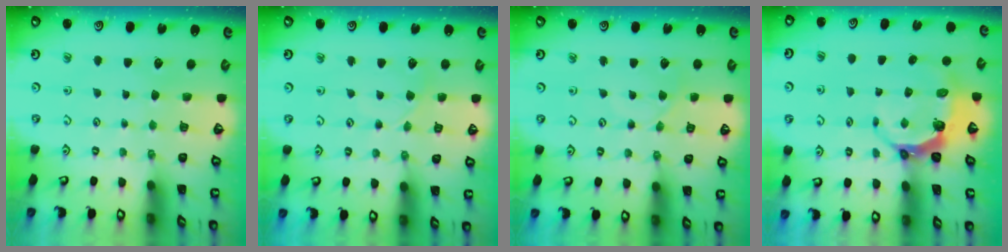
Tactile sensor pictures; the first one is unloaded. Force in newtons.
{"total": 3.2, "press": 3.2, "slide": 0.4}
{"total": 1.5, "press": 1.5, "slide": 0.4}
{"total": 6.8, "press": 5.7, "slide": 3.8}